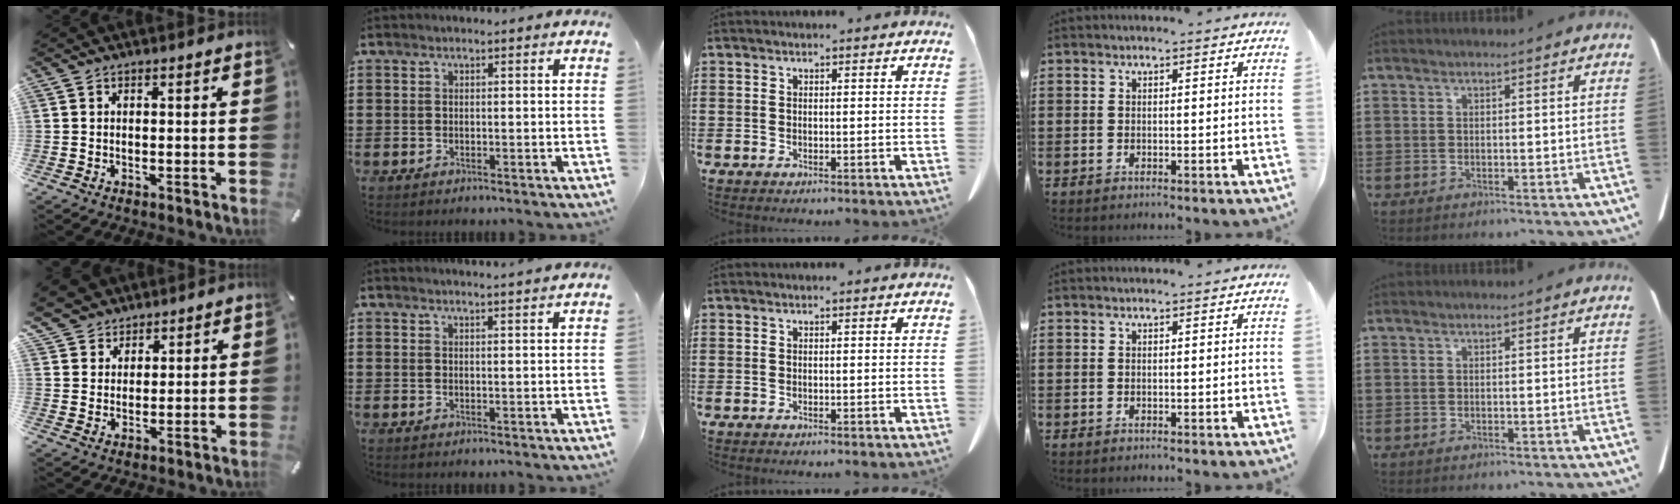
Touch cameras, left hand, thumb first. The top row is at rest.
{"thumb": {"total": 6.3, "force": [4.7, 4.2, -0.2], "torque": [-0.015, -0.025, 0.092]}, "index": {"total": 1.7, "force": [1.6, -0.4, 0.3], "torque": [-0.008, -0.001, 0.032]}}